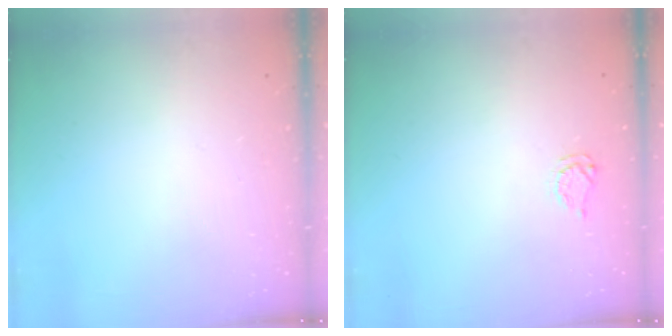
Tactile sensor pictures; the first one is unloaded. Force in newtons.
{"total": 3.5, "press": 3.5, "slide": 0.4}